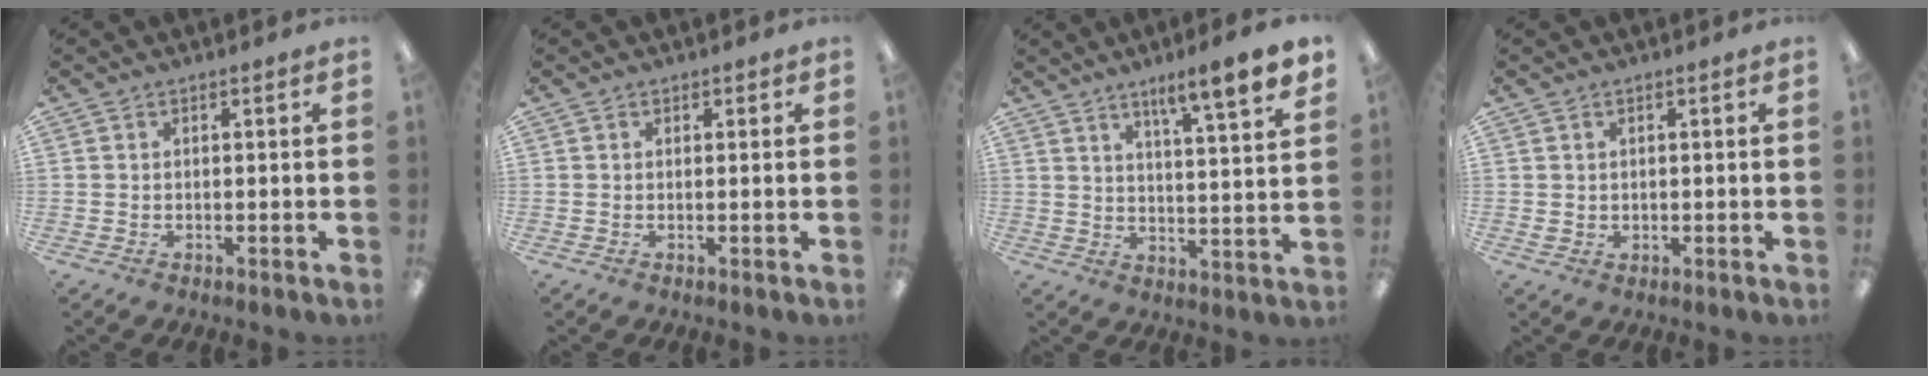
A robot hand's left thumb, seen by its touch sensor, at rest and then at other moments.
{"total": 0.5, "force": [0.1, 0.5, 0.2], "torque": [0.004, 0.000, 0.000]}
{"total": 8.9, "force": [6.8, 0.3, 5.8], "torque": [-0.082, -0.048, 0.107]}
{"total": 1.5, "force": [0.7, 1.3, 0.3], "torque": [-0.008, 0.005, 0.010]}